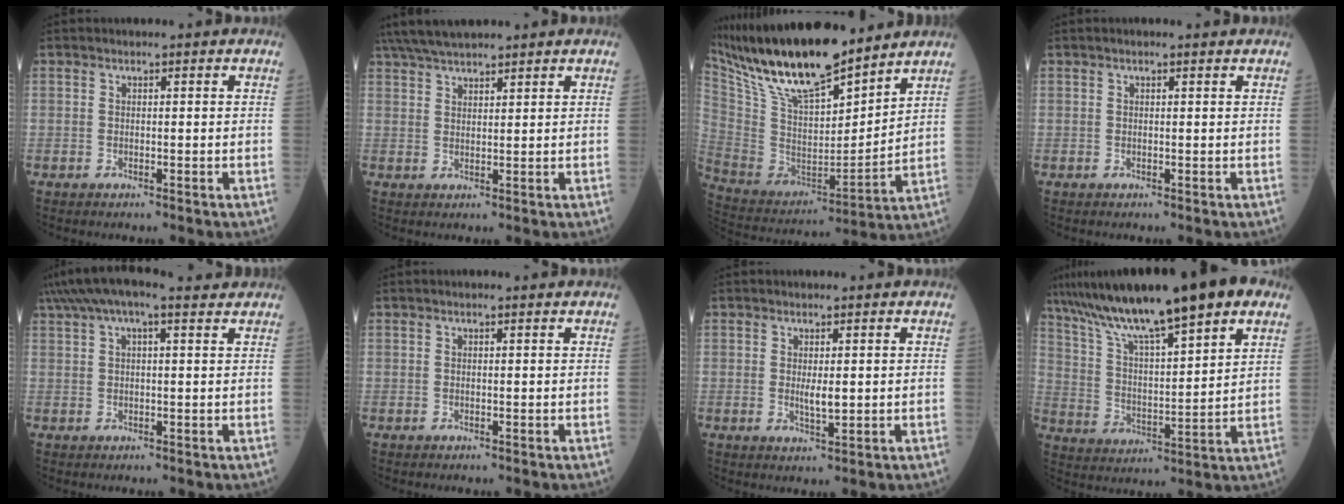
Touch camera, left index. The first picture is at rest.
{"total": 8.9, "force": [7.7, 1.6, 4.2], "torque": [-0.076, 0.031, 0.140]}
{"total": 20.7, "force": [17.0, 4.3, 11.1], "torque": [-0.216, -0.001, 0.318]}
{"total": 1.3, "force": [1.0, 0.3, 0.8], "torque": [-0.018, 0.012, 0.016]}
{"total": 9.8, "force": [7.2, 2.8, 6.0], "torque": [-0.120, 0.052, 0.120]}
{"total": 0.6, "force": [0.5, 0.2, 0.4], "torque": [-0.013, 0.006, 0.008]}
{"total": 2.4, "force": [0.2, 0.8, 2.3], "torque": [-0.045, -0.010, 0.008]}
{"total": 21.0, "force": [14.9, 2.5, 14.6], "torque": [-0.251, 0.027, 0.250]}